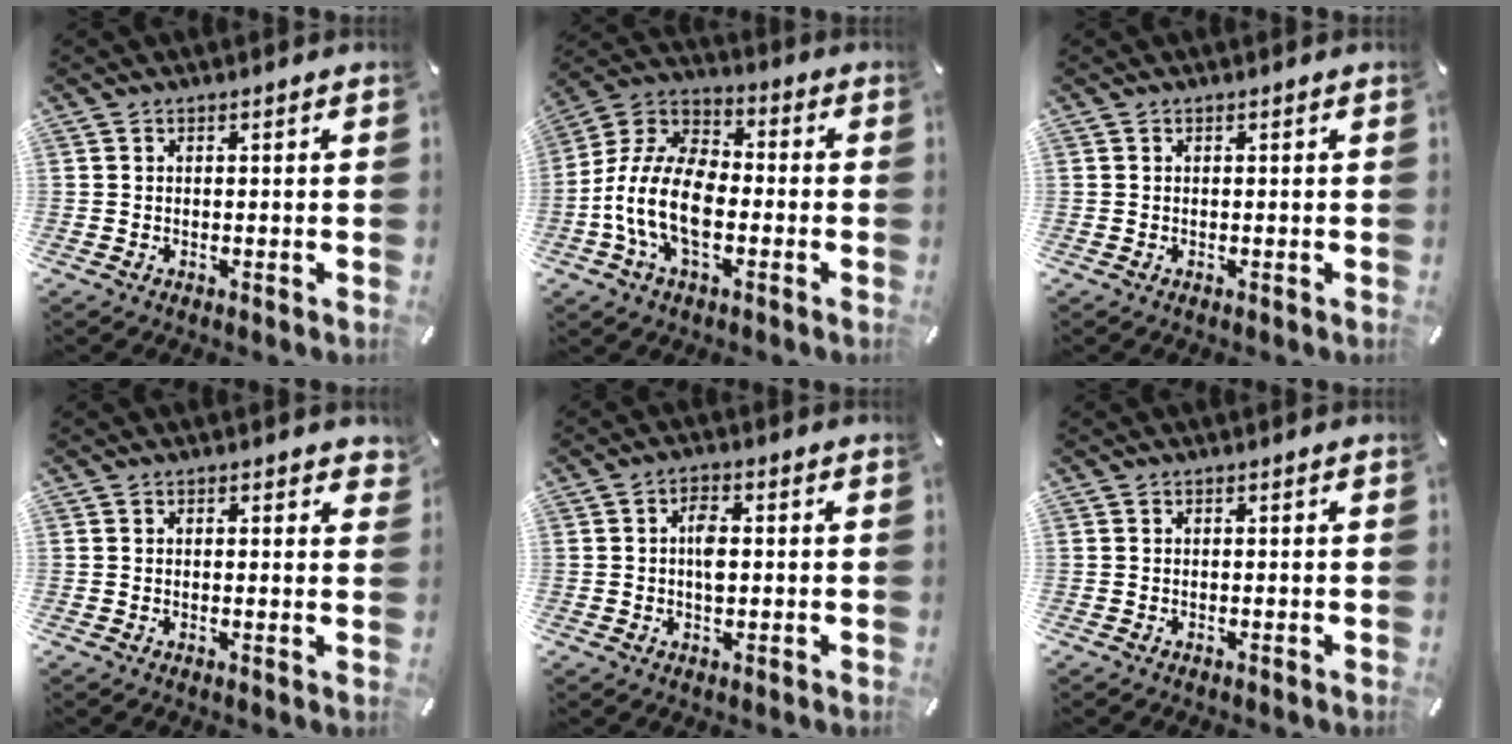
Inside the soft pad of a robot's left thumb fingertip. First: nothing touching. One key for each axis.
{"total": 13.8, "fx": -5.2, "fy": 8.1, "fz": 9.9, "tx": -0.223, "ty": 0.015, "tz": -0.102}
{"total": 0.0}
{"total": 1.3, "fx": 0.7, "fy": 0.7, "fz": 0.8, "tx": -0.001, "ty": -0.003, "tz": 0.009}
{"total": 4.4, "fx": 0.3, "fy": 2.4, "fz": 3.7, "tx": -0.066, "ty": 0.003, "tz": 0.002}
{"total": 0.0}